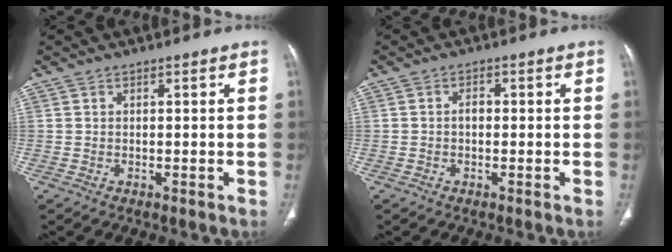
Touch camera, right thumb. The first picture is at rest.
{"total": 2.3, "force": [-0.4, 1.6, 1.6], "torque": [-0.018, 0.009, -0.011]}